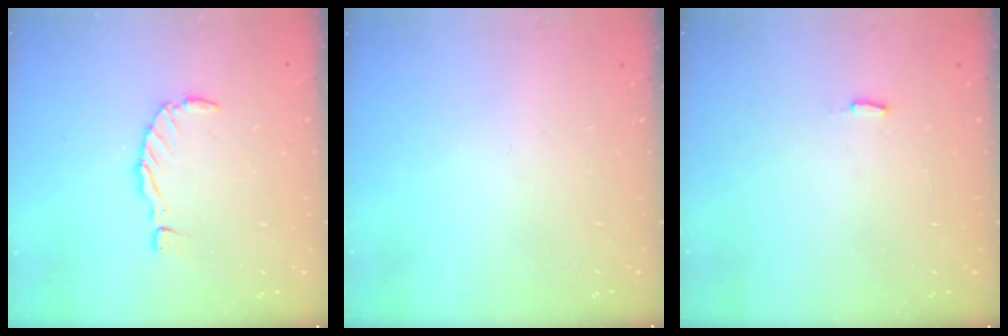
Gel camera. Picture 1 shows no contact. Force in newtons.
{"total": 0.0}
{"total": 4.3, "press": 4.2, "slide": 0.3}